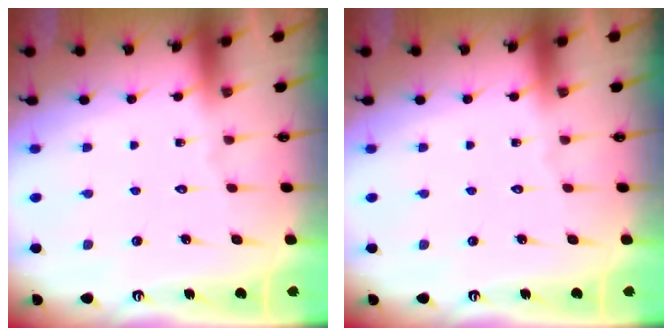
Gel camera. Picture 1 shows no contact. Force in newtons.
{"total": 0.0}